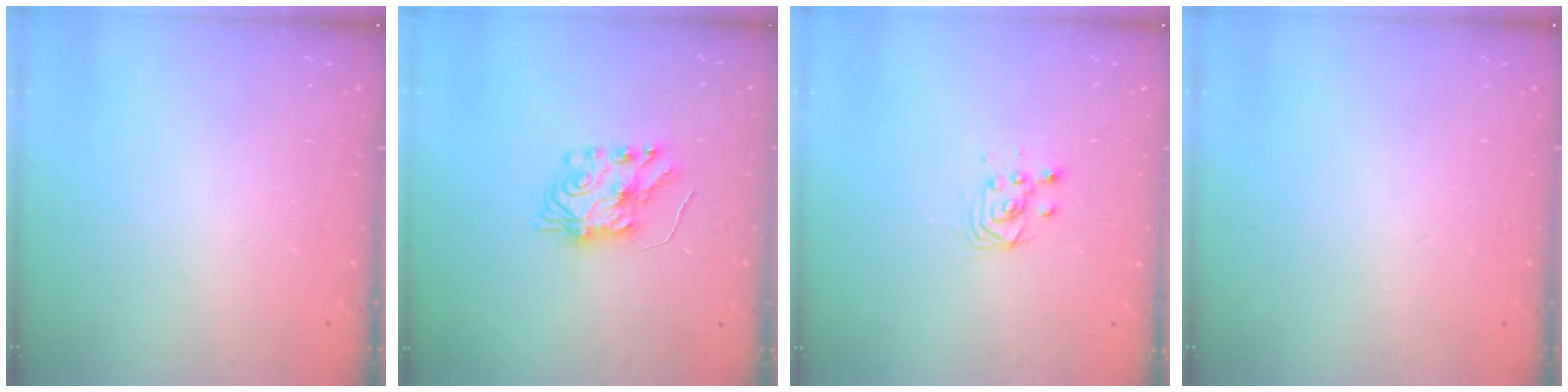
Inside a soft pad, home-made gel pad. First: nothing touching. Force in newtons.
{"total": 7.3, "press": 7.3, "slide": 0.5}
{"total": 3.3, "press": 3.3, "slide": 0.4}
{"total": 0.0}